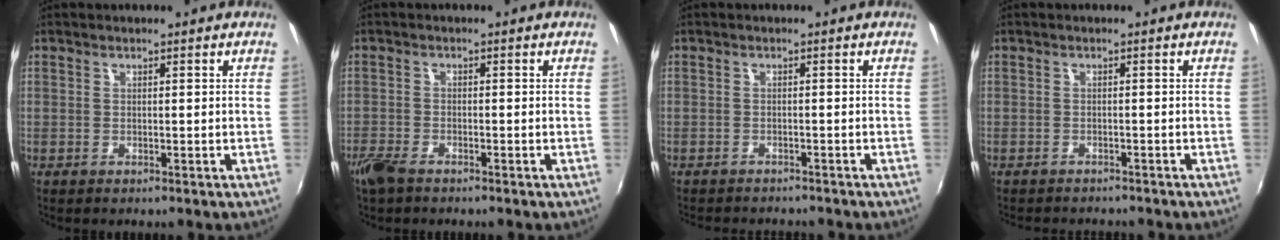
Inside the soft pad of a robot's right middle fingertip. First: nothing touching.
{"total": 4.2, "force": [-3.3, 1.5, 2.1], "torque": [-0.059, -0.010, -0.068]}
{"total": 4.2, "force": [-3.9, 1.0, 1.1], "torque": [-0.035, -0.010, -0.058]}
{"total": 3.4, "force": [-3.2, 0.9, 0.8], "torque": [-0.029, -0.008, -0.047]}